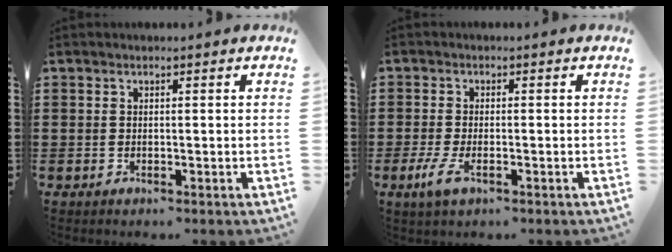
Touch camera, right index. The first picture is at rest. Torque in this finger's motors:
{"motor_torque": [2.13, 0.00, 0.18, 0.08]}